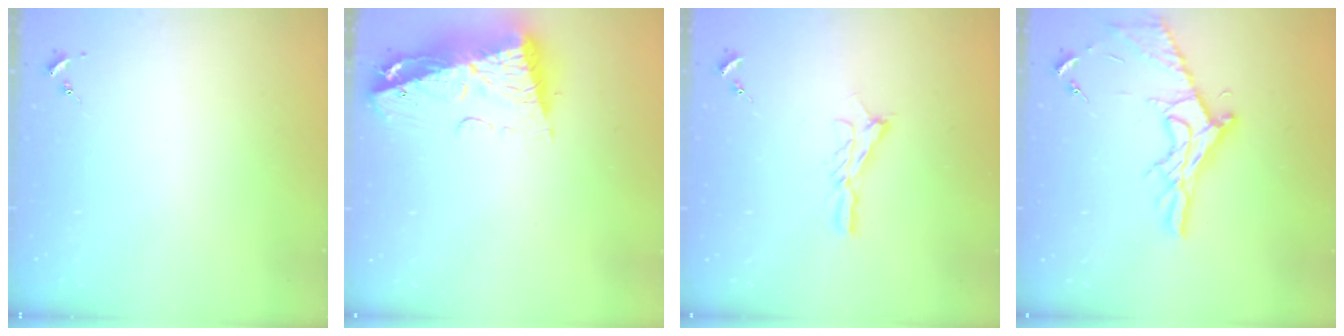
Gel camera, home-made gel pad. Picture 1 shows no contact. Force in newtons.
{"total": 12.6, "press": 12.5, "slide": 1.4}
{"total": 8.3, "press": 8.3, "slide": 0.6}
{"total": 13.9, "press": 13.9, "slide": 0.7}